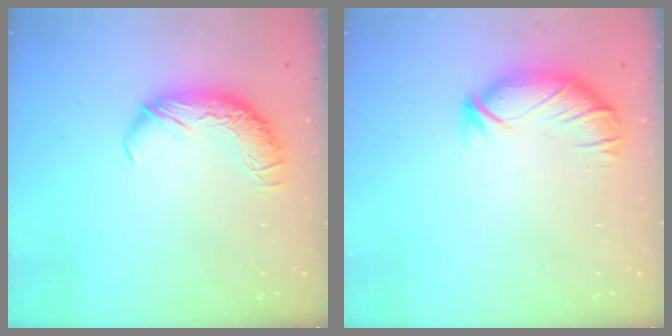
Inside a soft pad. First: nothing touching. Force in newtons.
{"total": 2.7, "press": 2.6, "slide": 0.9}